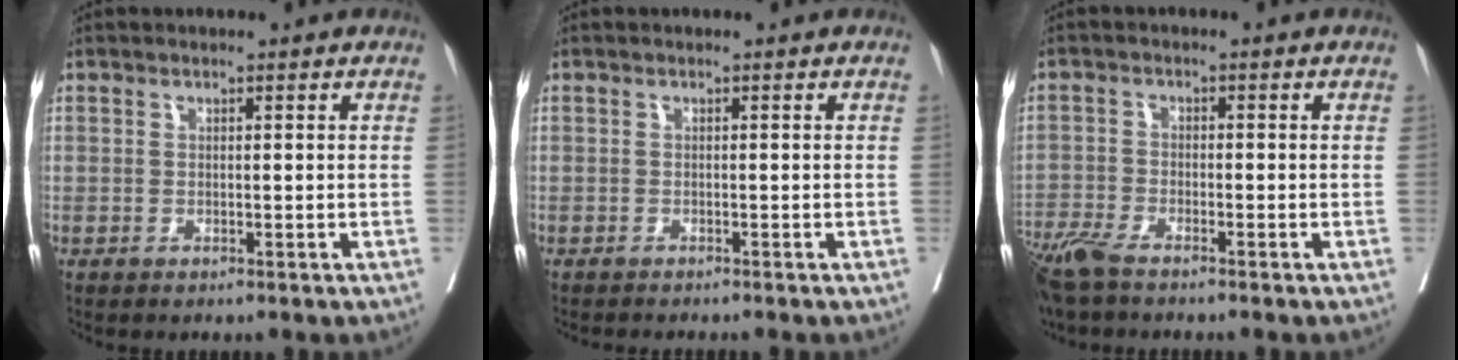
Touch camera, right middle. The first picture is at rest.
{"total": 2.8, "force": [-2.5, 0.2, 1.1], "torque": [-0.013, -0.003, -0.033]}
{"total": 6.0, "force": [-5.0, 0.9, 3.2], "torque": [-0.065, -0.016, -0.099]}